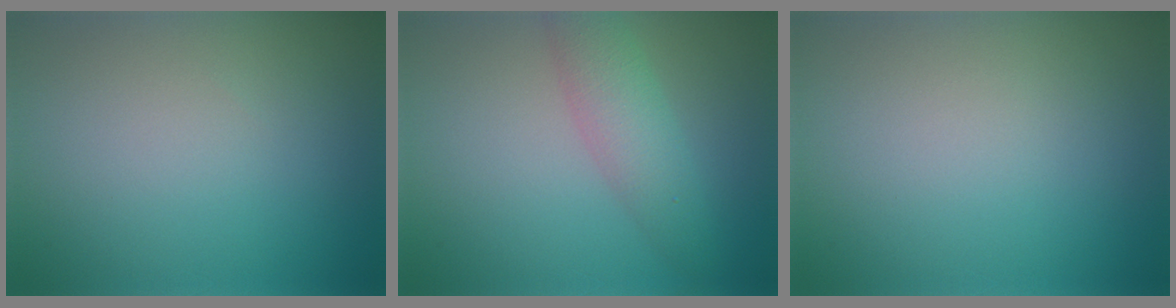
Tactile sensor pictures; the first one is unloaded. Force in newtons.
{"total": 3.7, "press": 3.7, "slide": 0.0}
{"total": 0.0}